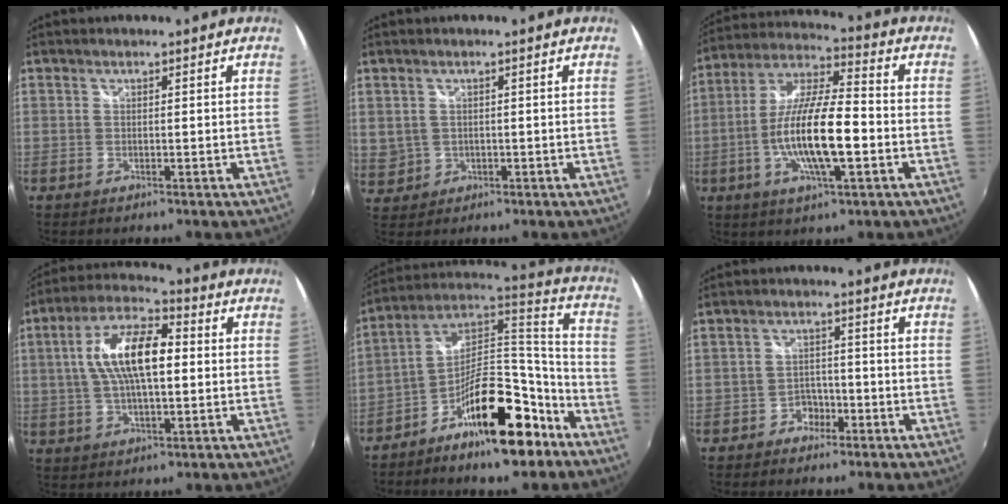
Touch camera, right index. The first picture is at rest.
{"total": 6.2, "force": [0.5, 5.8, 2.1], "torque": [-0.060, 0.005, 0.028]}
{"total": 15.8, "force": [-3.8, 3.9, 14.8], "torque": [-0.289, -0.004, -0.072]}
{"total": 13.3, "force": [1.2, 5.2, 12.2], "torque": [-0.230, 0.019, 0.017]}
{"total": 18.7, "force": [-11.2, 7.0, 13.3], "torque": [-0.199, 0.048, -0.175]}
{"total": 3.8, "force": [-2.5, 2.8, 0.7], "torque": [-0.016, 0.013, -0.037]}